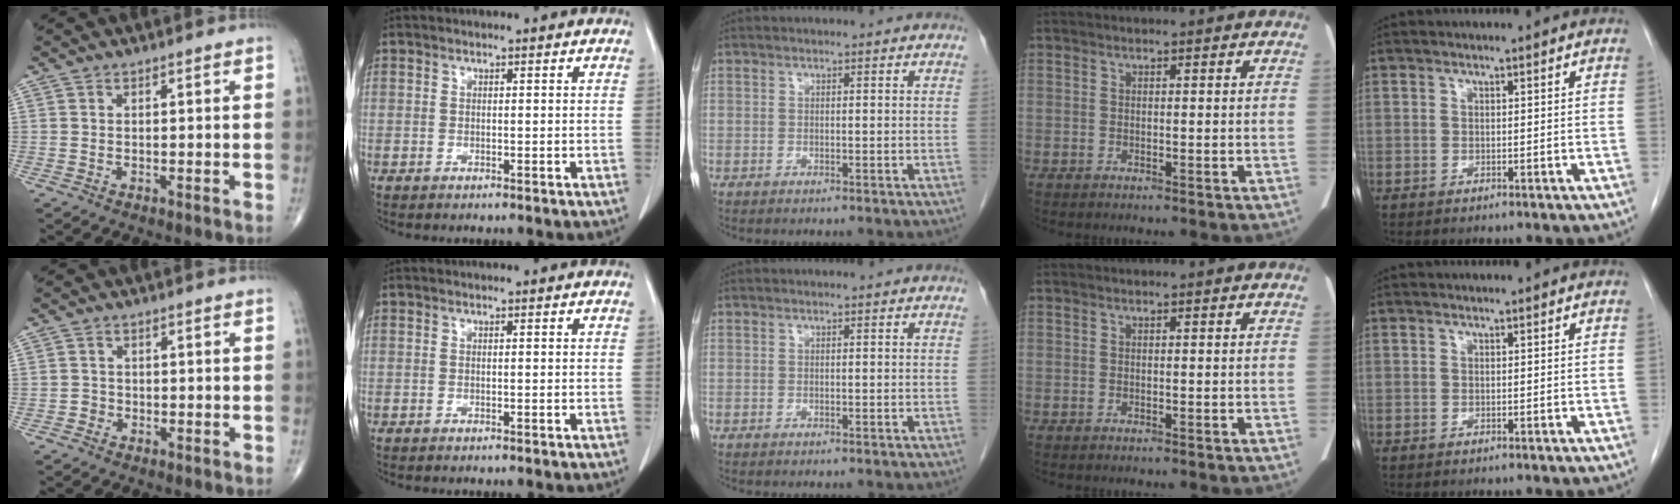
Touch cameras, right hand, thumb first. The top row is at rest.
{"thumb": {"total": 1.2, "force": [-0.6, 1.1, 0.1], "torque": [0.008, 0.007, -0.014]}}